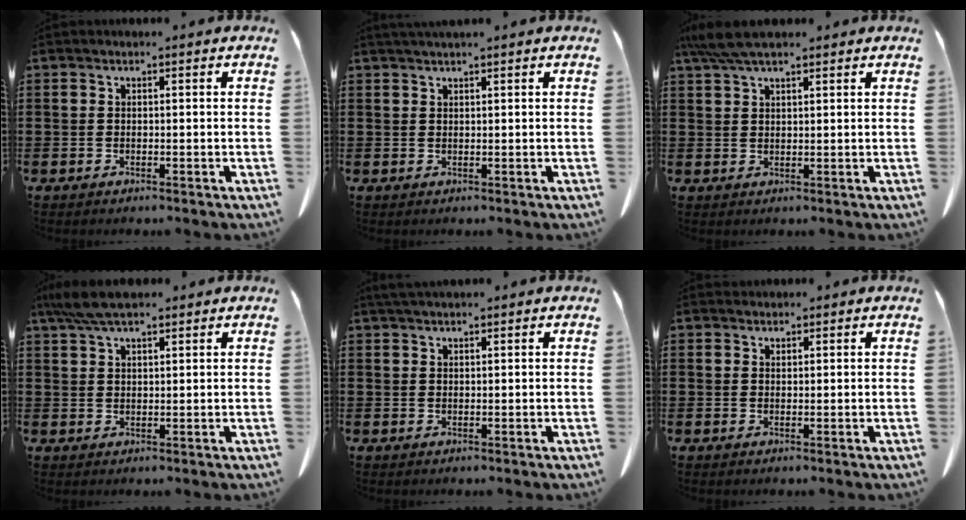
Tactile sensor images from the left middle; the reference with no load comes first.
{"total": 1.2, "force": [1.1, -0.1, 0.5], "torque": [-0.012, -0.002, 0.021]}
{"total": 5.1, "force": [3.8, 1.1, 3.2], "torque": [-0.071, -0.002, 0.071]}
{"total": 5.6, "force": [4.3, 1.2, 3.5], "torque": [-0.078, -0.004, 0.080]}
{"total": 1.7, "force": [1.5, 0.1, 0.7], "torque": [-0.018, -0.001, 0.030]}
{"total": 1.2, "force": [1.2, 0.4, 0.0], "torque": [-0.003, -0.001, 0.024]}